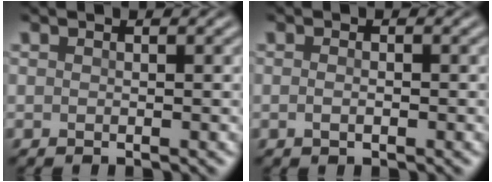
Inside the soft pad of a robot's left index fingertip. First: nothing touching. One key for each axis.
{"total": 0.9, "fx": -0.2, "fy": 0.4, "fz": 0.7, "tx": -0.017, "ty": 0.000, "tz": -0.007}